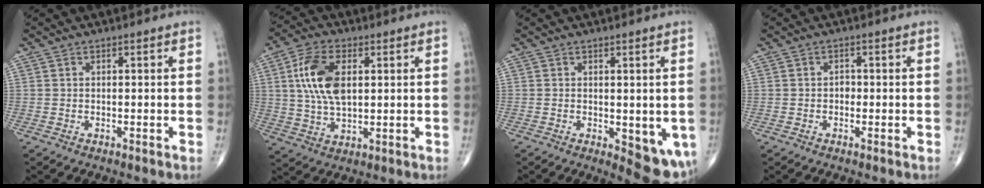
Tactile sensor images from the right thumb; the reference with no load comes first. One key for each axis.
{"total": 11.4, "fx": 2.5, "fy": 6.2, "fz": 9.3, "tx": -0.179, "ty": 0.000, "tz": 0.048}
{"total": 7.7, "fx": -1.7, "fy": 3.2, "fz": 6.8, "tx": -0.061, "ty": -0.014, "tz": -0.013}
{"total": 1.3, "fx": -0.3, "fy": 1.0, "fz": 0.7, "tx": -0.004, "ty": 0.004, "tz": -0.008}